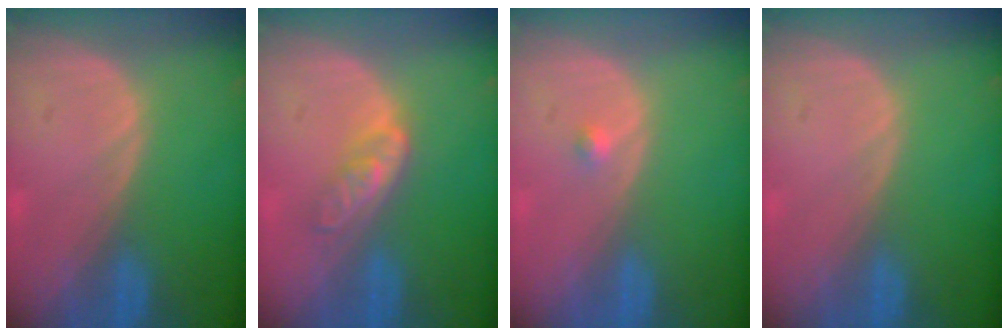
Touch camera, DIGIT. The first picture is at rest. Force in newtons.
{"total": 4.6, "press": 3.9, "slide": 2.5}
{"total": 0.9, "press": 0.7, "slide": 0.6}
{"total": 0.0}